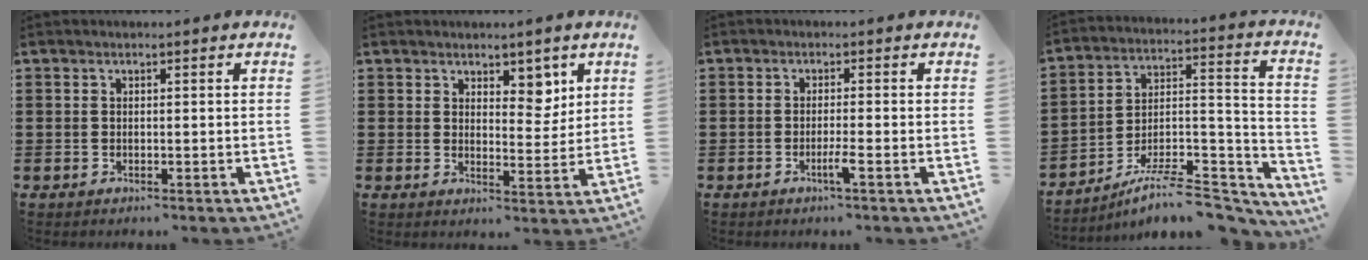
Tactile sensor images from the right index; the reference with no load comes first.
{"total": 4.5, "force": [3.3, 2.7, 1.6], "torque": [-0.021, -0.007, 0.054]}
{"total": 2.4, "force": [-1.4, -0.2, 2.0], "torque": [-0.032, -0.004, -0.026]}
{"total": 9.3, "force": [-7.4, 2.0, 5.2], "torque": [-0.083, 0.012, -0.143]}